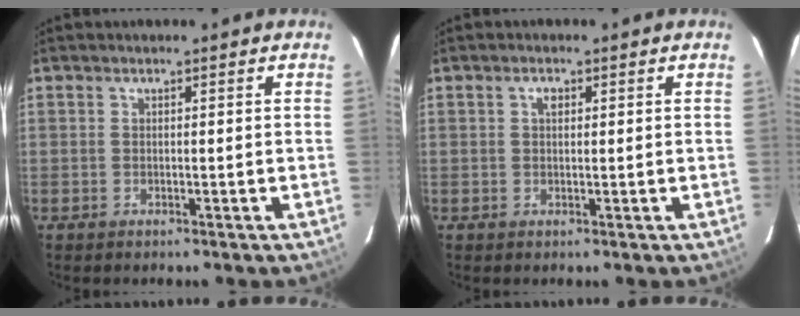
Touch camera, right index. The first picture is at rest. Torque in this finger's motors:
{"motor_torque": [0.09, 0.02, 0.05, 0.02]}